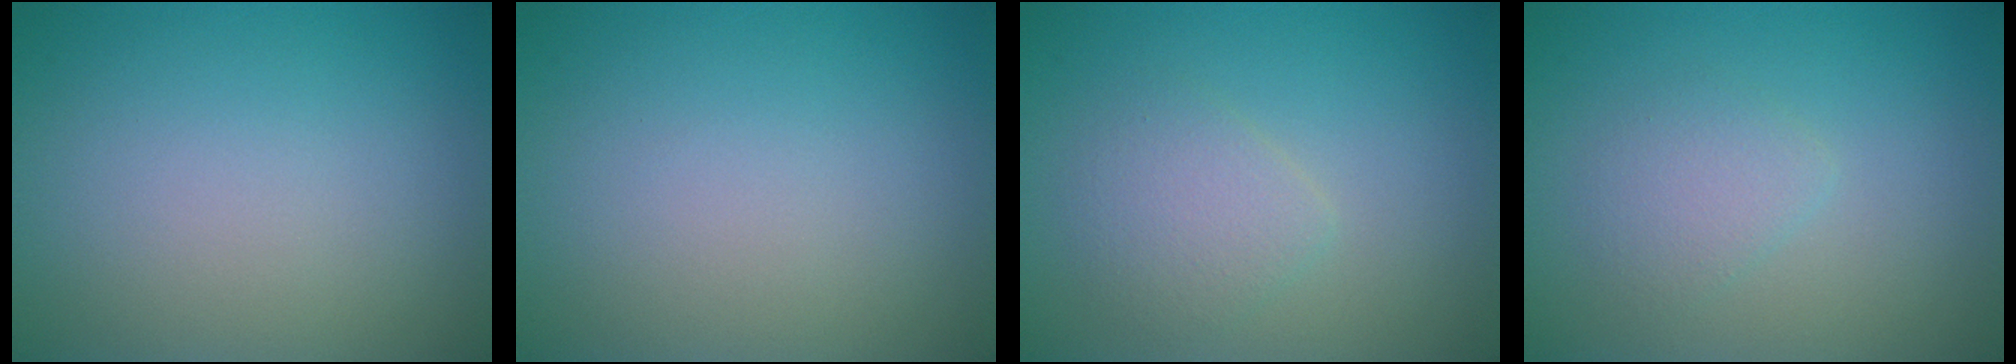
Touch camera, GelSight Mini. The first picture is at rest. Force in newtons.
{"total": 0.0}
{"total": 2.3, "press": 2.3, "slide": 0.1}
{"total": 1.8, "press": 1.8, "slide": 0.1}